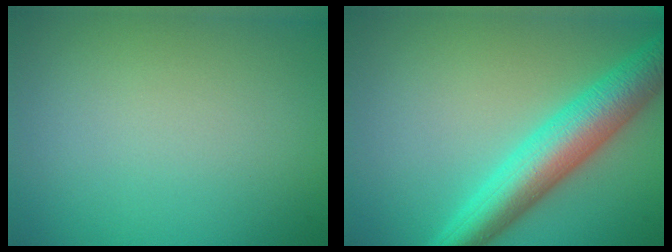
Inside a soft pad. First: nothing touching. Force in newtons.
{"total": 7.0, "press": 7.0, "slide": 0.1}